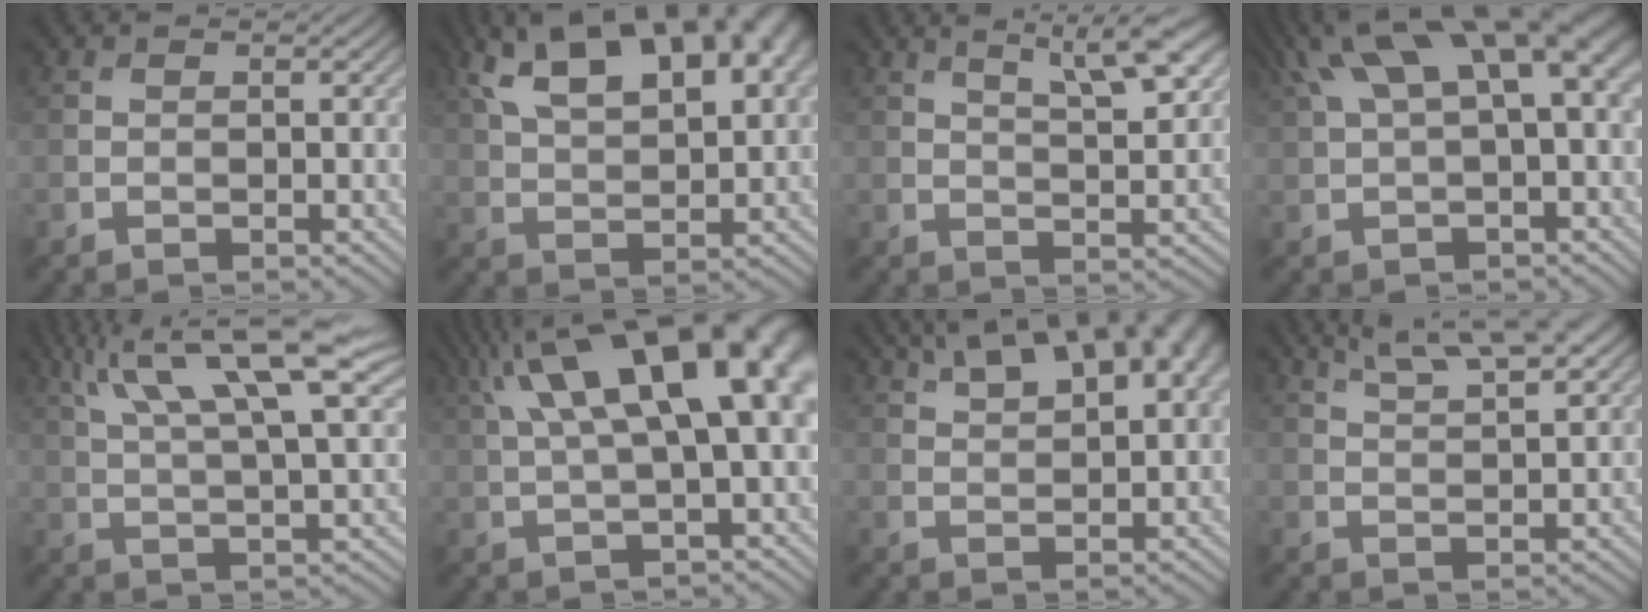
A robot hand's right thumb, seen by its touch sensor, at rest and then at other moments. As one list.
[{"total": 17.2, "force": [9.6, 7.7, 12.1], "torque": [-0.227, 0.044, 0.142]}, {"total": 7.6, "force": [4.3, 2.0, 6.0], "torque": [-0.076, 0.013, 0.062]}, {"total": 11.3, "force": [4.2, 3.6, 9.8], "torque": [-0.194, 0.021, 0.086]}, {"total": 14.4, "force": [7.6, 3.8, 11.7], "torque": [-0.203, 0.014, 0.131]}, {"total": 16.4, "force": [5.5, 5.4, 14.4], "torque": [-0.235, 0.051, 0.091]}, {"total": 13.2, "force": [7.5, 5.4, 9.4], "torque": [-0.166, 0.031, 0.113]}, {"total": 7.6, "force": [5.5, 1.8, 5.0], "torque": [-0.075, 0.014, 0.084]}]